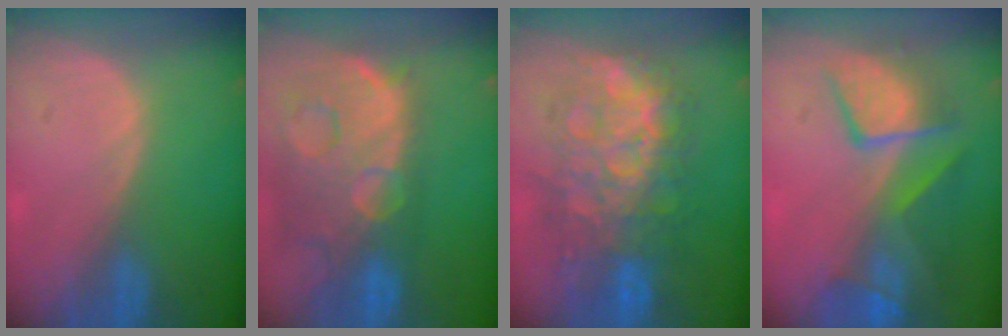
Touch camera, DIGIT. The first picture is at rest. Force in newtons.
{"total": 14.5, "press": 11.7, "slide": 8.4}
{"total": 12.1, "press": 12.0, "slide": 1.2}
{"total": 10.1, "press": 8.7, "slide": 5.0}